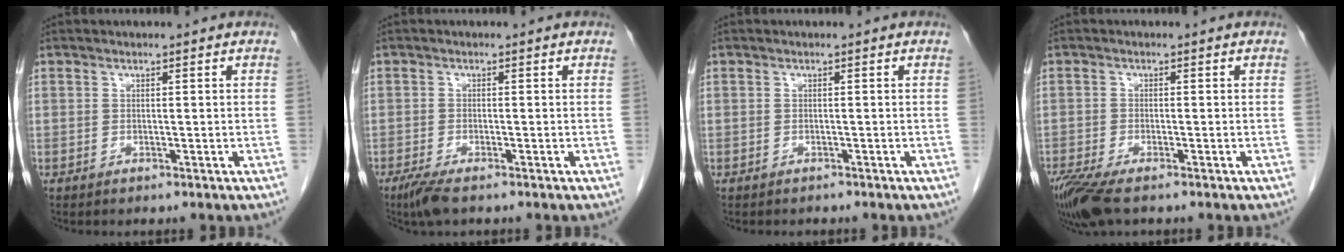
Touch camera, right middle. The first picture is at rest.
{"total": 3.3, "force": [-2.4, 0.6, 2.2], "torque": [-0.047, -0.009, -0.046]}
{"total": 0.7, "force": [-0.7, 0.2, 0.0], "torque": [-0.012, -0.003, -0.011]}
{"total": 6.1, "force": [-4.4, 1.3, 4.1], "torque": [-0.079, -0.016, -0.081]}